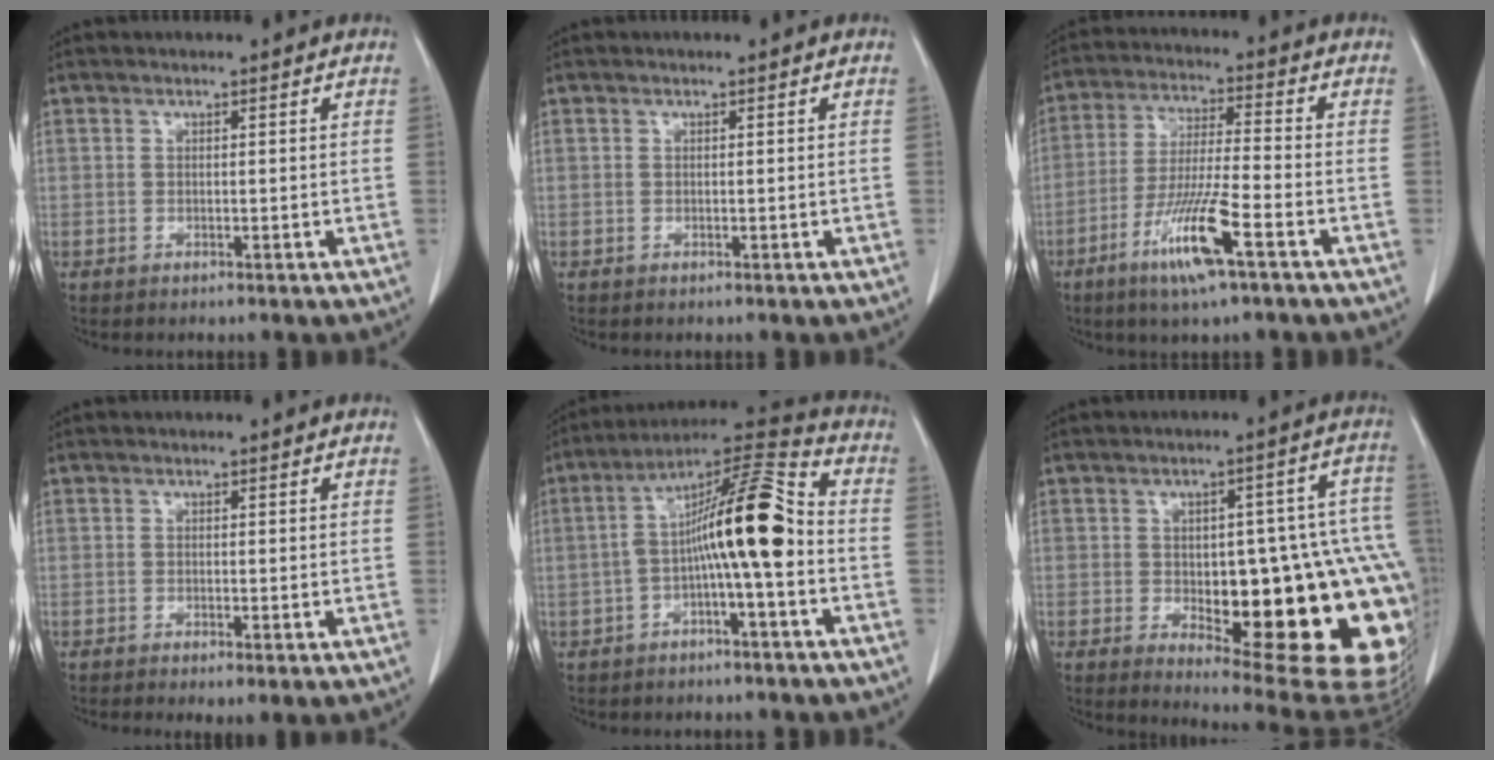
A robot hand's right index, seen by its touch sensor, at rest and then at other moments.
{"total": 0.0}
{"total": 11.1, "force": [-5.6, 0.3, 9.6], "torque": [-0.188, -0.018, -0.106]}
{"total": 2.0, "force": [-0.8, 0.5, 1.8], "torque": [-0.028, -0.006, -0.010]}
{"total": 13.3, "force": [-1.7, 1.4, 13.1], "torque": [-0.221, 0.036, -0.030]}
{"total": 24.9, "force": [-4.6, 7.7, 23.2], "torque": [-0.205, 0.020, -0.034]}